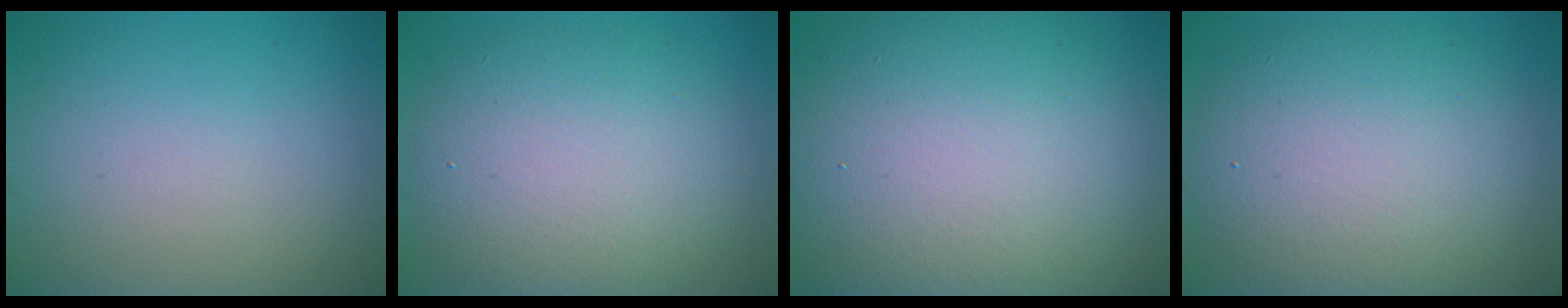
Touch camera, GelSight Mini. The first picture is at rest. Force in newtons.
{"total": 8.3, "press": 8.3, "slide": 0.8}
{"total": 16.6, "press": 16.6, "slide": 0.5}
{"total": 9.3, "press": 9.3, "slide": 1.0}